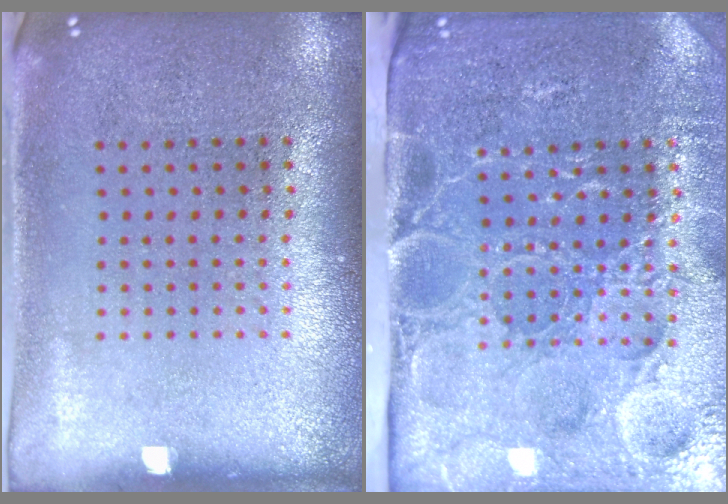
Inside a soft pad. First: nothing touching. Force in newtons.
{"total": 5.0, "press": 4.2, "slide": 2.6}